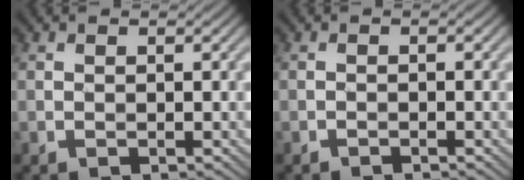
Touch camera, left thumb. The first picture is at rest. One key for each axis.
{"total": 0.6, "fx": -0.5, "fy": 0.1, "fz": 0.3, "tx": -0.003, "ty": 0.001, "tz": -0.011}